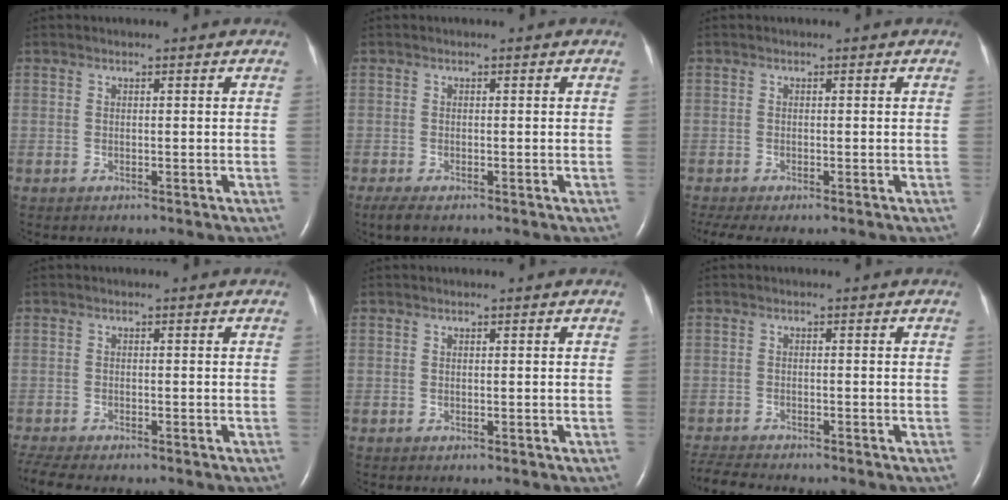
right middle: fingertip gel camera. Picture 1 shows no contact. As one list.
[{"total": 2.5, "force": [-1.7, 0.6, 1.6], "torque": [-0.037, -0.010, -0.027]}, {"total": 4.3, "force": [-3.3, 0.9, 2.6], "torque": [-0.048, -0.013, -0.051]}, {"total": 6.3, "force": [-5.4, 1.1, 3.1], "torque": [-0.062, -0.008, -0.087]}, {"total": 0.0}, {"total": 5.5, "force": [-5.2, 0.1, 1.7], "torque": [-0.035, -0.019, -0.088]}]